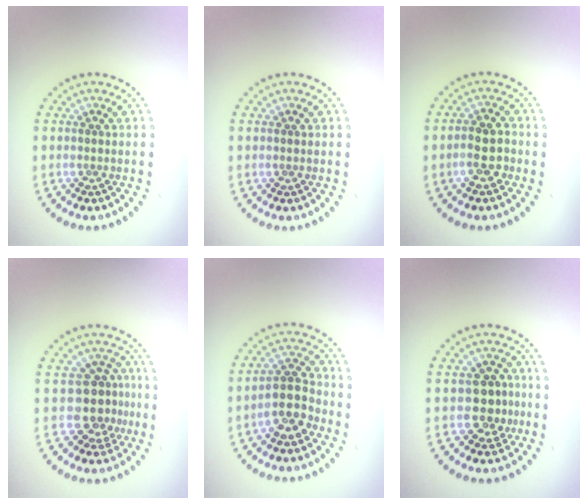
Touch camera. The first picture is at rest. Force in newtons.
{"total": 0.0}
{"total": 2.7, "press": 2.6, "slide": 0.7}
{"total": 3.4, "press": 2.5, "slide": 2.3}
{"total": 4.0, "press": 3.7, "slide": 1.5}
{"total": 2.8, "press": 2.6, "slide": 1.0}